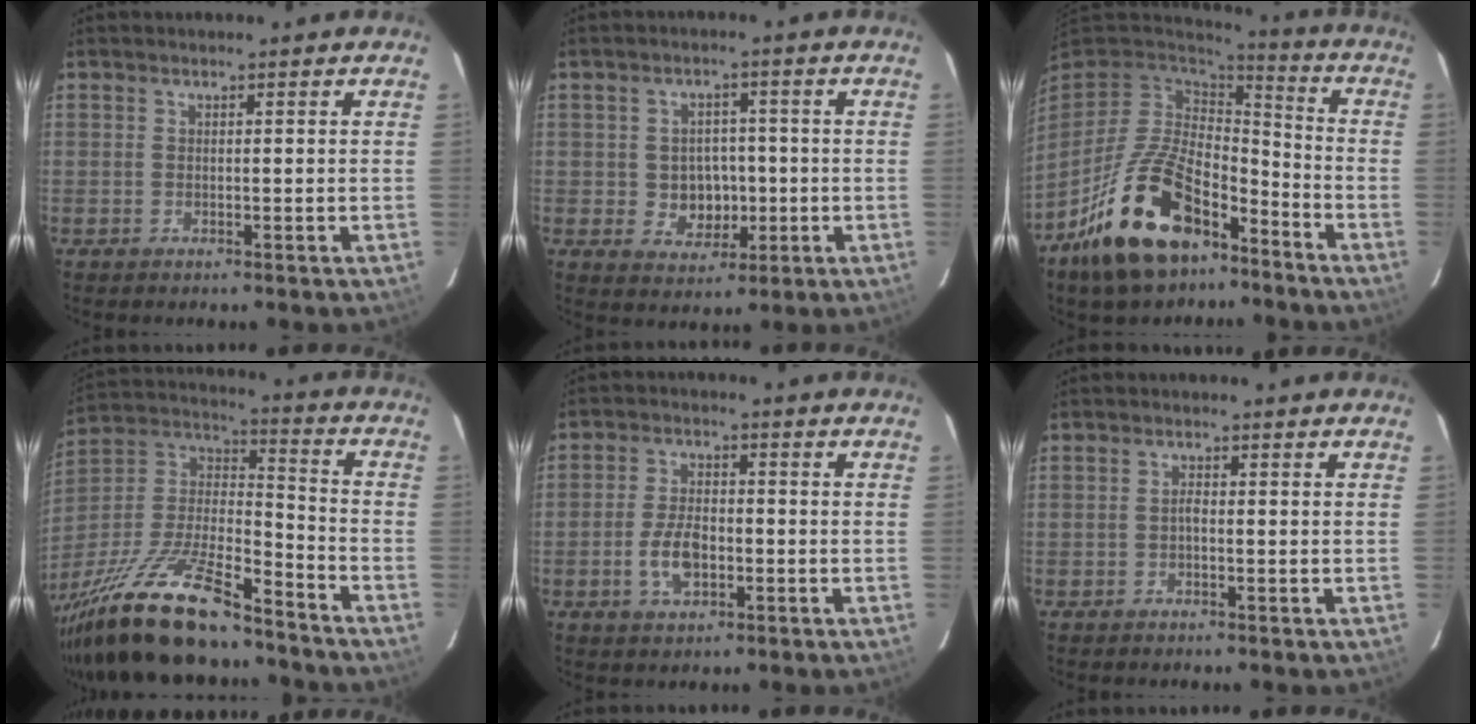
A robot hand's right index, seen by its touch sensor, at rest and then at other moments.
{"total": 6.3, "force": [-0.8, 5.6, 2.8], "torque": [-0.059, 0.010, 0.003]}
{"total": 21.0, "force": [-12.1, 11.1, 13.2], "torque": [-0.272, -0.007, -0.200]}
{"total": 27.0, "force": [-20.4, 7.2, 16.2], "torque": [-0.333, -0.037, -0.346]}
{"total": 6.7, "force": [-2.2, 3.6, 5.2], "torque": [-0.108, 0.003, -0.036]}
{"total": 1.1, "force": [-0.4, 0.5, 0.8], "torque": [-0.015, 0.004, -0.008]}